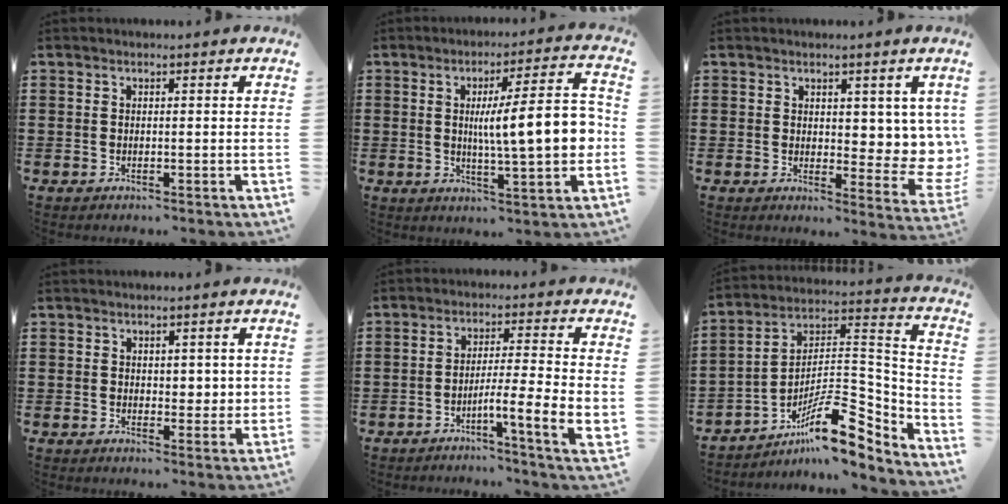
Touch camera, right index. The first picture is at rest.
{"total": 12.3, "force": [0.4, 2.4, 12.1], "torque": [-0.182, -0.008, -0.001]}
{"total": 5.0, "force": [2.7, 3.1, 2.8], "torque": [-0.034, -0.017, 0.046]}
{"total": 2.4, "force": [1.2, 1.9, 1.0], "torque": [-0.010, 0.005, 0.017]}
{"total": 6.4, "force": [-2.6, 0.2, 5.8], "torque": [-0.097, -0.006, -0.043]}
{"total": 13.6, "force": [-8.5, 4.5, 9.6], "torque": [-0.148, 0.016, -0.159]}